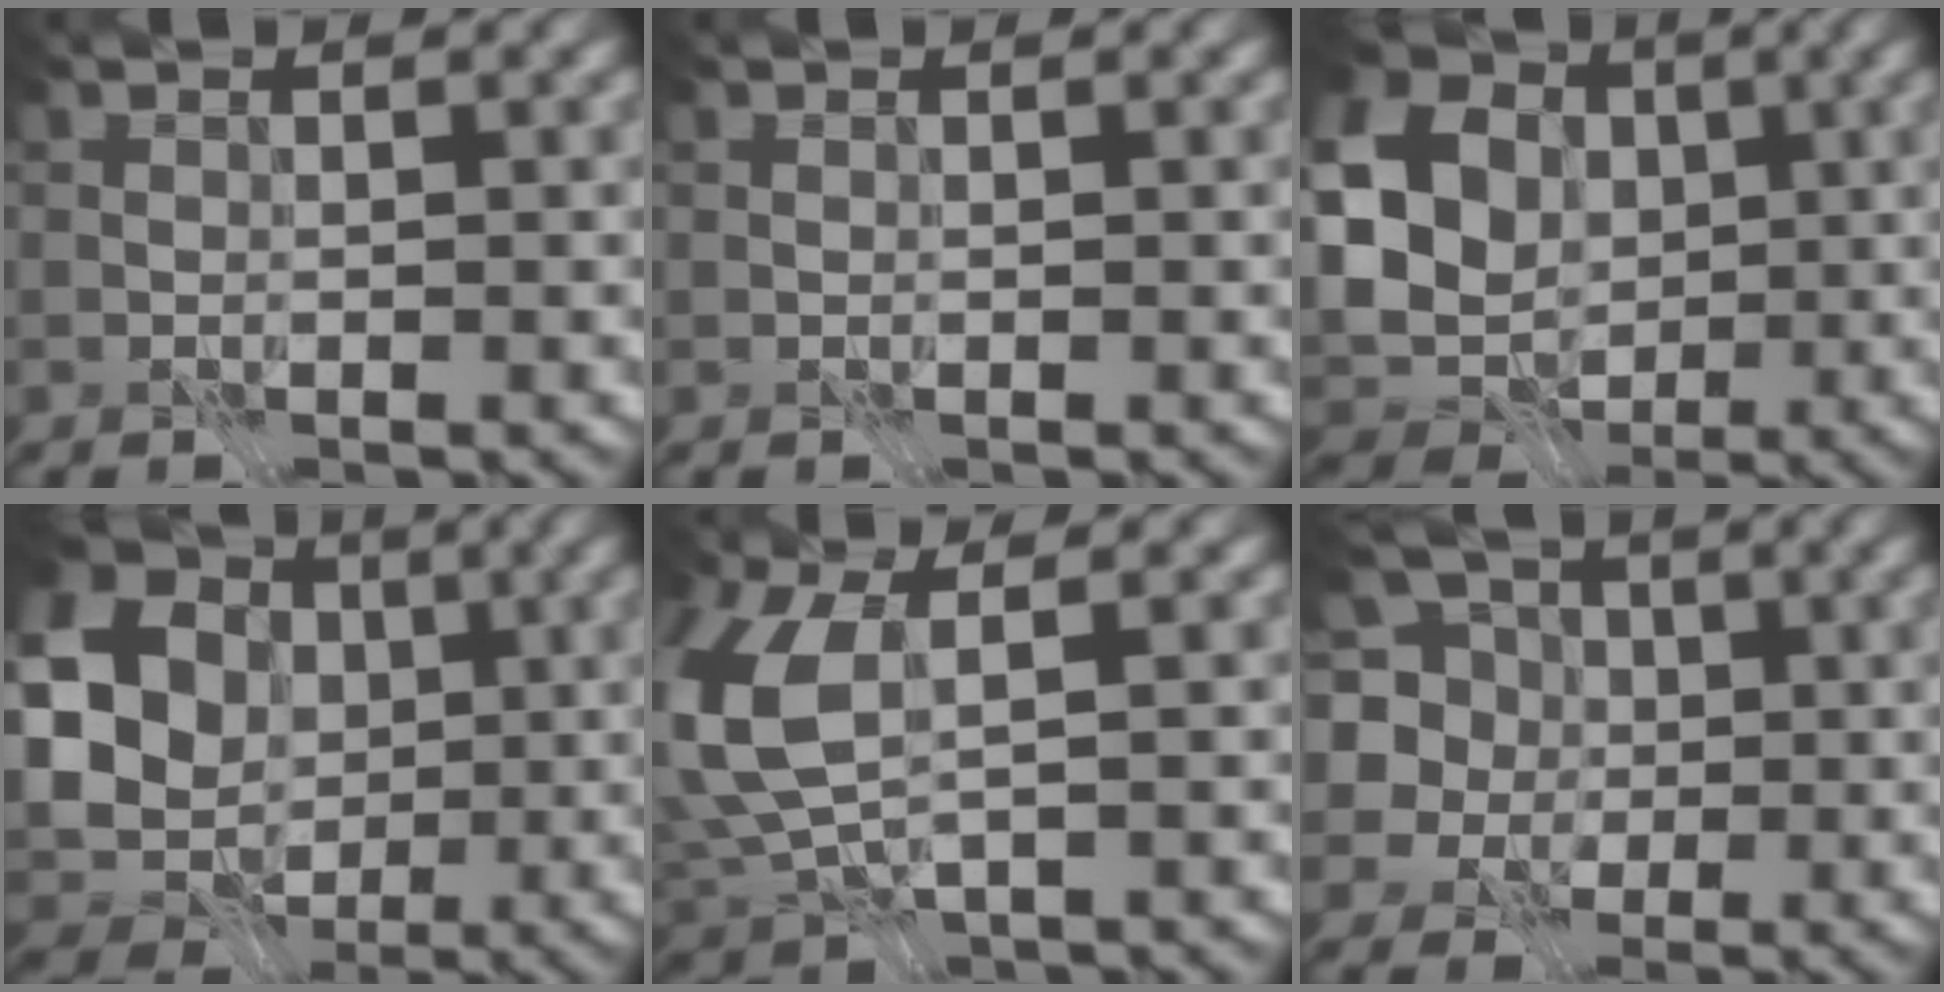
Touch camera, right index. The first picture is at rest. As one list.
[{"total": 0.0}, {"total": 19.7, "force": [3.0, 17.1, 9.2], "torque": [-0.228, 0.021, 0.020]}, {"total": 21.3, "force": [2.4, 19.2, 8.8], "torque": [-0.211, -0.004, 0.003]}, {"total": 8.5, "force": [0.9, 4.4, 7.2], "torque": [-0.200, -0.007, 0.021]}, {"total": 8.5, "force": [1.8, 7.7, 3.1], "torque": [-0.083, 0.028, 0.012]}]